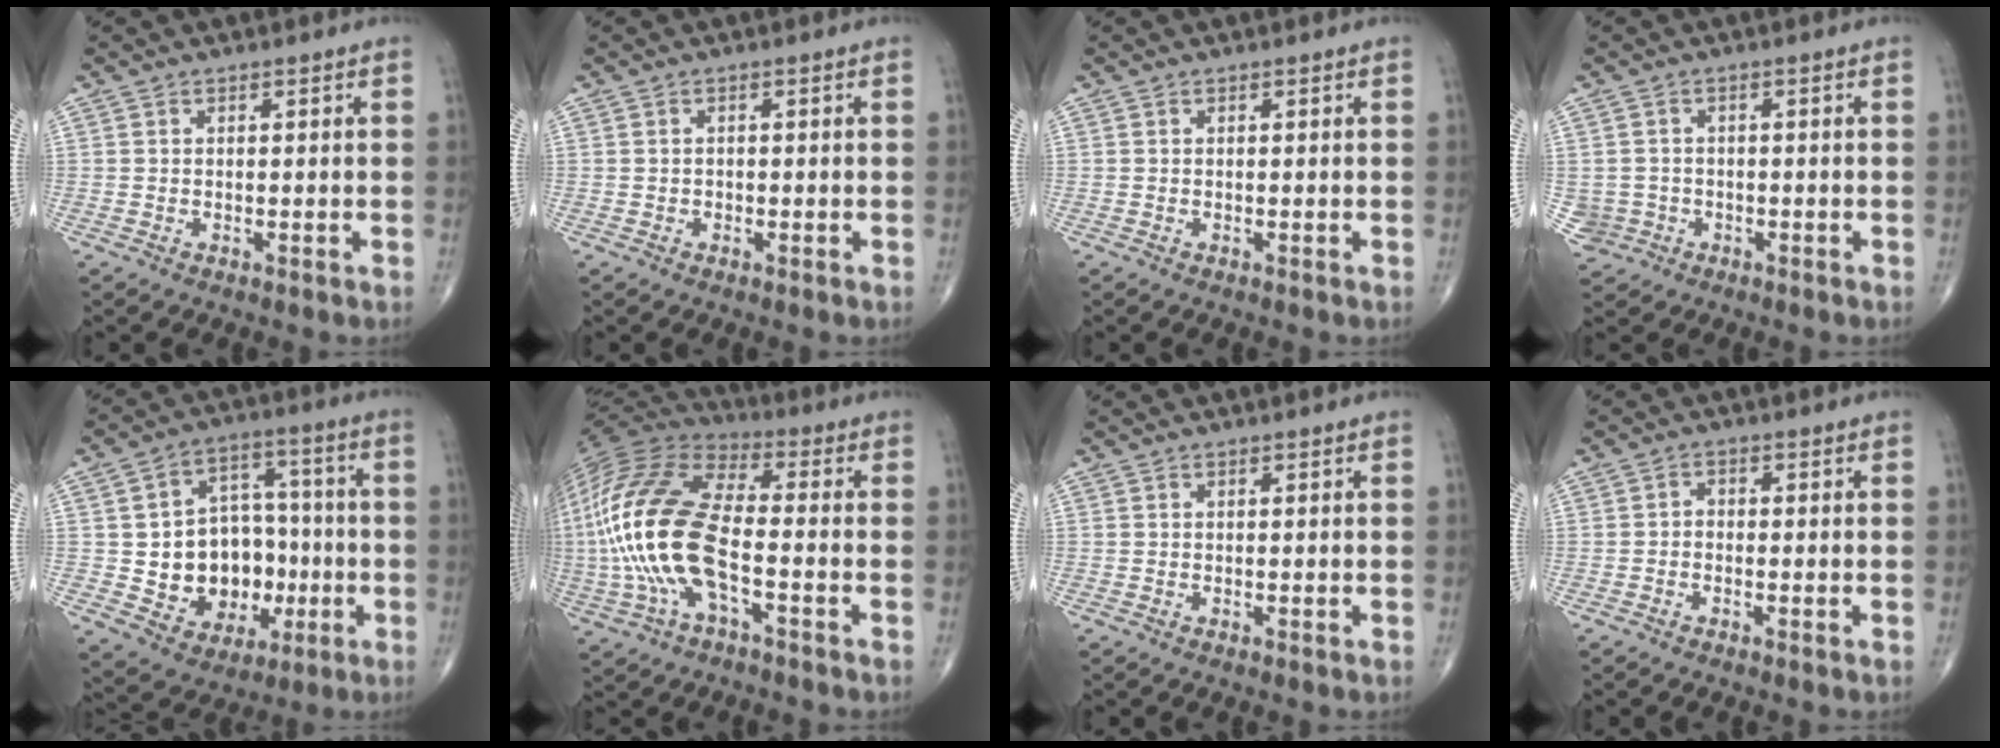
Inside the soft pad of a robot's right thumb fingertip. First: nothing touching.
{"total": 0.7, "force": [-0.1, 0.7, 0.2], "torque": [0.000, 0.003, 0.000]}
{"total": 0.0}
{"total": 3.5, "force": [-0.8, 3.4, 0.1], "torque": [0.011, 0.009, -0.011]}
{"total": 16.4, "force": [-2.0, 12.8, 10.0], "torque": [-0.091, 0.033, -0.012]}
{"total": 21.7, "force": [-3.8, 9.4, 19.2], "torque": [-0.427, 0.022, -0.072]}
{"total": 0.0}
{"total": 1.2, "force": [-0.5, 0.9, 0.7], "torque": [-0.002, 0.007, -0.013]}